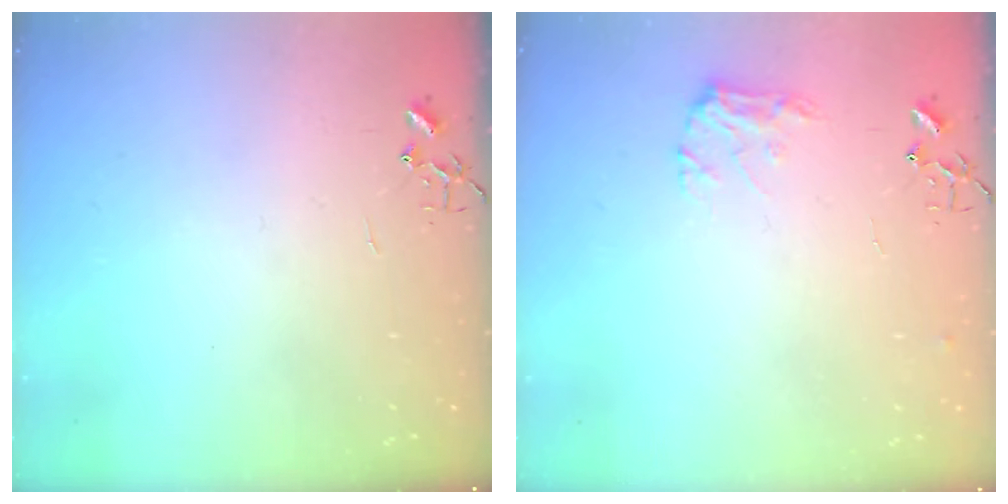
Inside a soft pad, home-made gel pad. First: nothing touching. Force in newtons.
{"total": 7.9, "press": 7.9, "slide": 0.1}